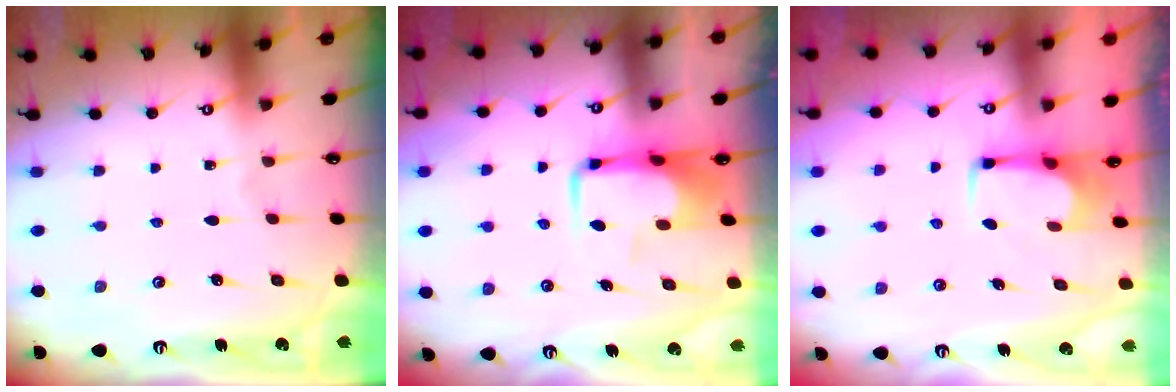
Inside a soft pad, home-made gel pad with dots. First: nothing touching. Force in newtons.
{"total": 6.9, "press": 6.7, "slide": 1.6}
{"total": 2.5, "press": 2.5, "slide": 0.4}